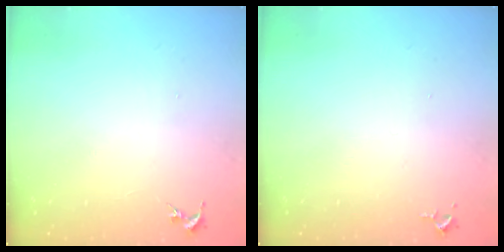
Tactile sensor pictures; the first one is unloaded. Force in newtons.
{"total": 2.6, "press": 2.6, "slide": 0.4}